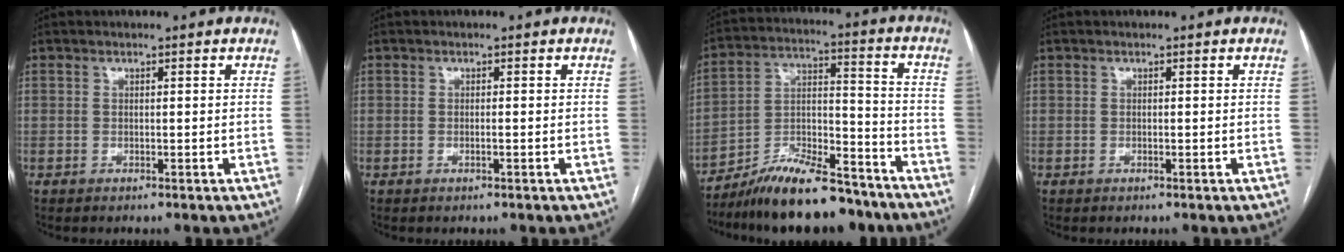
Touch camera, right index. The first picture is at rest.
{"total": 0.7, "force": [-0.4, 0.1, 0.6], "torque": [-0.013, 0.000, -0.005]}
{"total": 17.5, "force": [-14.8, 4.3, 8.5], "torque": [-0.154, 0.018, -0.251]}
{"total": 0.0}